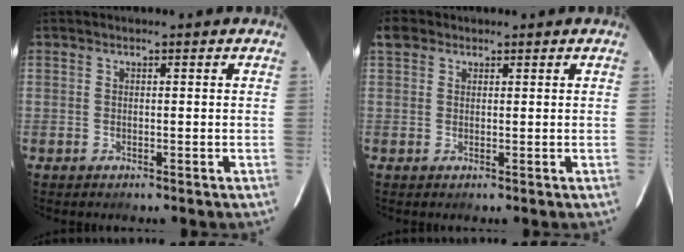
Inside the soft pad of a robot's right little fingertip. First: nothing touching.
{"total": 2.4, "force": [1.5, 1.8, 0.7], "torque": [-0.016, 0.019, 0.028]}